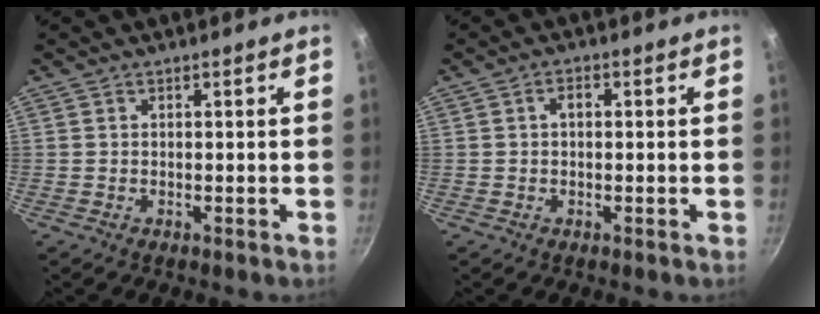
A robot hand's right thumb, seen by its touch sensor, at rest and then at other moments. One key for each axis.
{"total": 2.0, "fx": 0.2, "fy": 1.2, "fz": 1.6, "tx": -0.022, "ty": 0.011, "tz": 0.000}